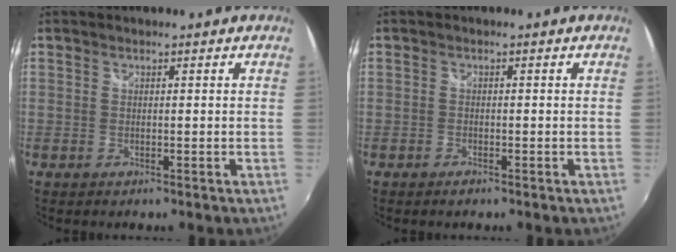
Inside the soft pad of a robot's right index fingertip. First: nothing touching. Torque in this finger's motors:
{"motor_torque": [0.07, -0.07, -0.02, -0.01]}